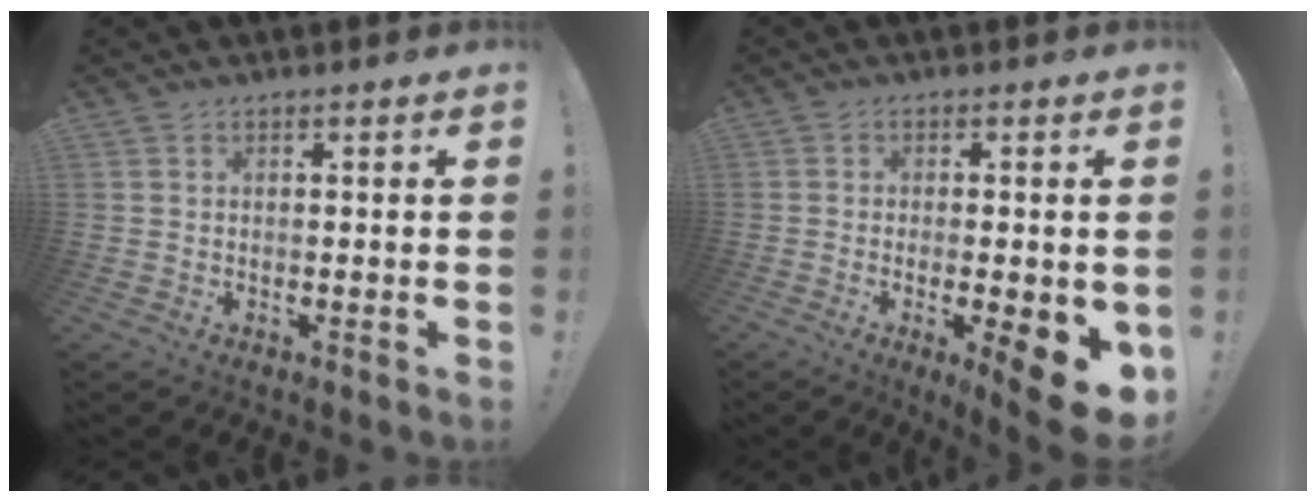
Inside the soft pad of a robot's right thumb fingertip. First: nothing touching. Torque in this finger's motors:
{"motor_torque": [0.39, 0.44, 0.69, 0.20, 0.07]}